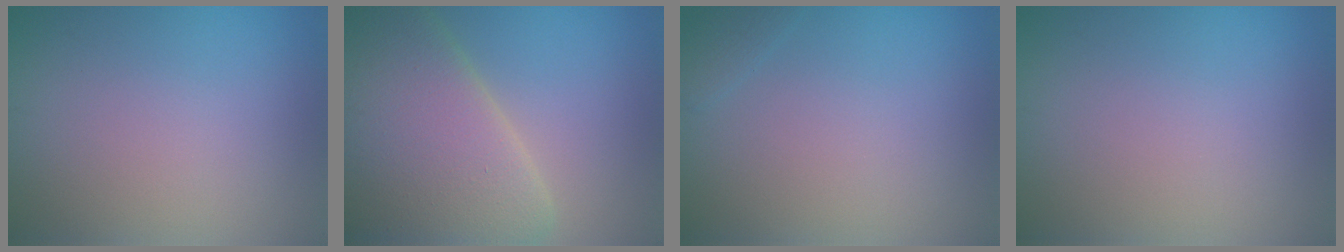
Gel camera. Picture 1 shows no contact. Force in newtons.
{"total": 11.1, "press": 11.1, "slide": 0.6}
{"total": 0.7, "press": 0.7, "slide": 0.0}
{"total": 0.0}